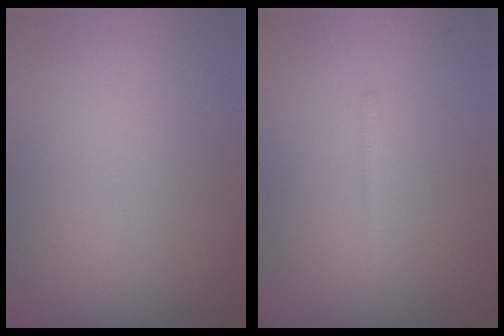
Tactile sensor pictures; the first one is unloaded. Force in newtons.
{"total": 0.8, "press": 0.8, "slide": 0.1}